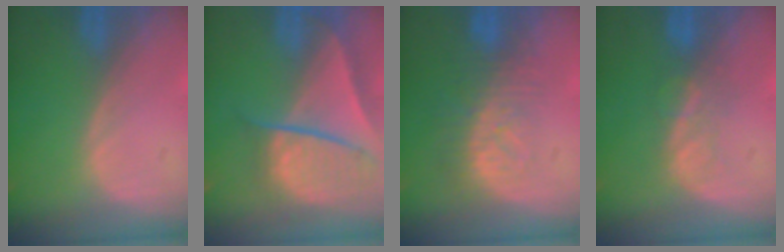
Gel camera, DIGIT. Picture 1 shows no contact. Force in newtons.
{"total": 9.4, "press": 8.0, "slide": 4.8}
{"total": 8.3, "press": 7.2, "slide": 4.1}
{"total": 3.3, "press": 3.3, "slide": 0.5}